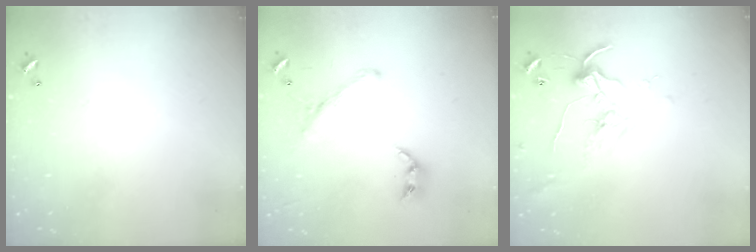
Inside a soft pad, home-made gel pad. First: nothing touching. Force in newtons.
{"total": 2.2, "press": 1.9, "slide": 1.0}
{"total": 1.6, "press": 1.5, "slide": 0.5}